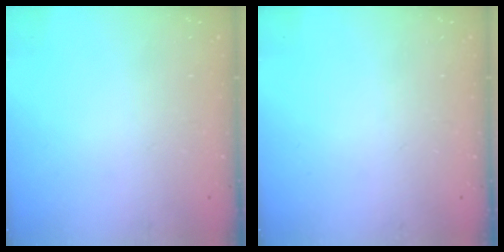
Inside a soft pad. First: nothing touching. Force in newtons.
{"total": 0.0}